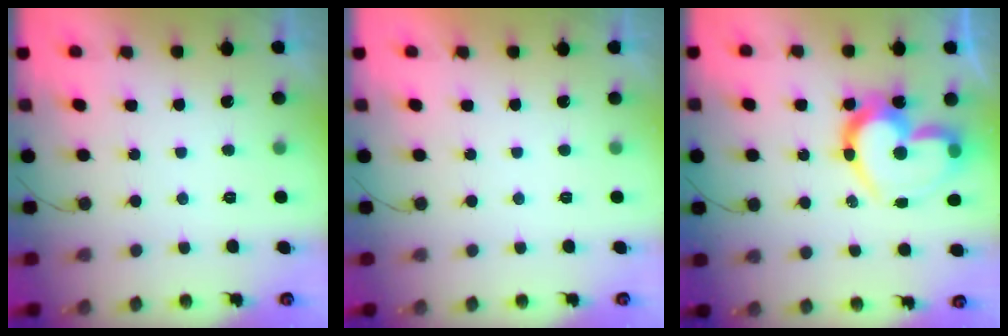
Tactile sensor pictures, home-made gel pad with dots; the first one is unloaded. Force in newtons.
{"total": 1.7, "press": 1.7, "slide": 0.0}
{"total": 20.1, "press": 20.1, "slide": 1.2}